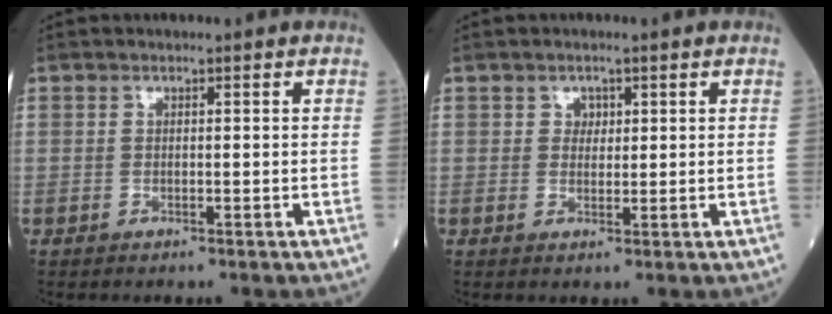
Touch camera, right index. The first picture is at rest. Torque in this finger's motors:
{"motor_torque": [-0.02, 0.09, -0.08, -0.01]}